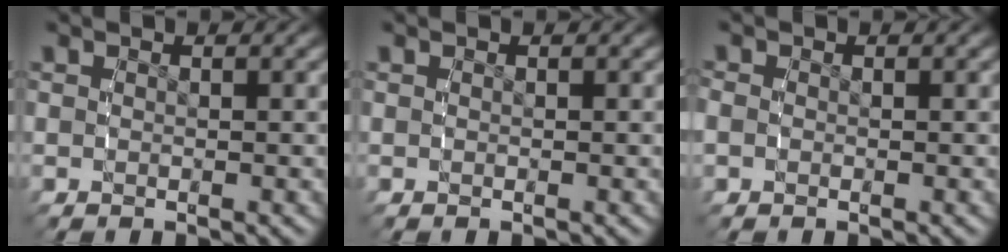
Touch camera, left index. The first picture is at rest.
{"total": 0.0}
{"total": 1.1, "force": [-0.2, 1.0, 0.4], "torque": [-0.018, 0.002, -0.006]}